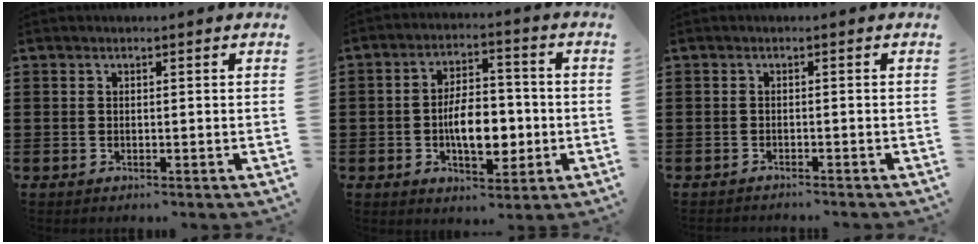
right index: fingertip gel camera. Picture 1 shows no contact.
{"total": 8.1, "force": [-1.6, 4.4, 6.6], "torque": [-0.092, -0.003, -0.035]}
{"total": 1.0, "force": [-1.0, -0.2, 0.0], "torque": [-0.004, -0.003, -0.019]}